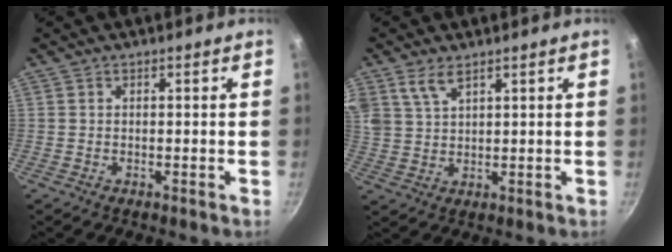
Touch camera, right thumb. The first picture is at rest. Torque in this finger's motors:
{"motor_torque": [-0.36, 2.18, 0.91, 0.37, 0.12]}